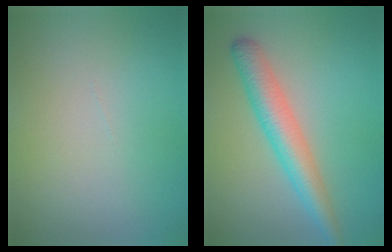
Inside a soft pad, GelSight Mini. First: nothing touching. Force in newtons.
{"total": 4.6, "press": 4.6, "slide": 0.1}